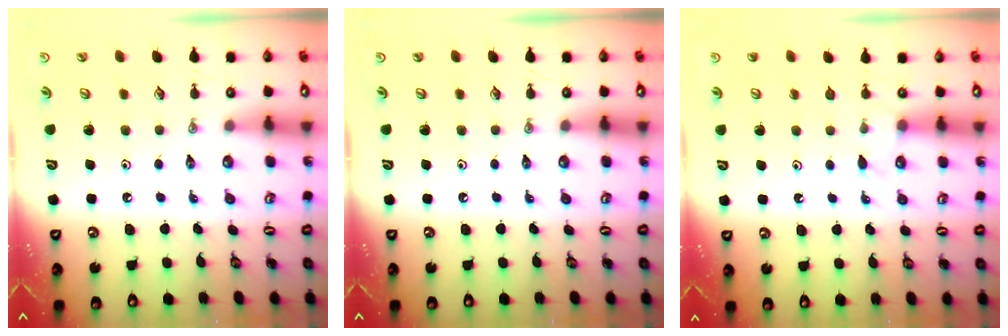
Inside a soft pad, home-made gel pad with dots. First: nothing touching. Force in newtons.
{"total": 0.0}
{"total": 5.6, "press": 5.6, "slide": 0.5}